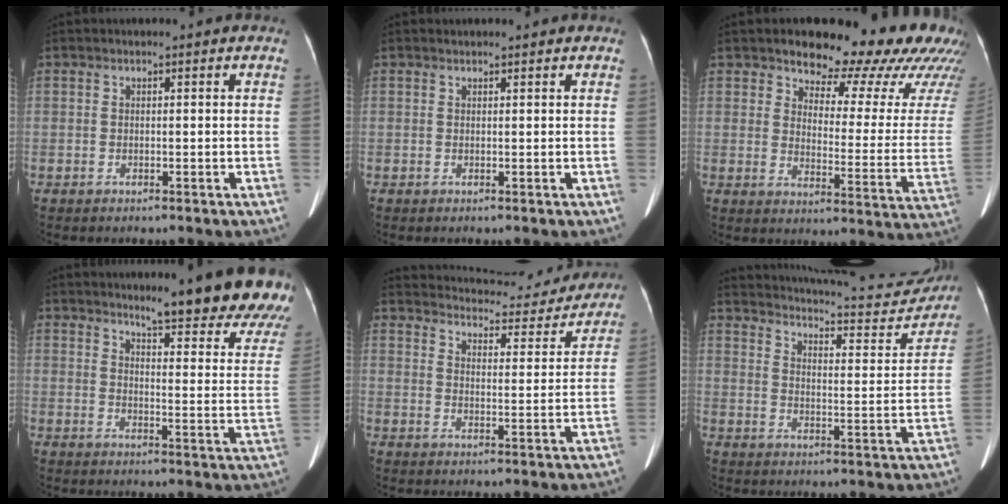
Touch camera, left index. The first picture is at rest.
{"total": 1.9, "force": [1.7, 0.2, 0.7], "torque": [-0.008, 0.007, 0.022]}
{"total": 21.3, "force": [18.7, 5.4, 8.7], "torque": [-0.089, -0.084, 0.207]}
{"total": 18.1, "force": [16.5, 1.0, 7.4], "torque": [-0.073, -0.105, 0.186]}
{"total": 19.5, "force": [18.0, 4.8, 5.6], "torque": [-0.076, -0.022, 0.226]}
{"total": 24.4, "force": [23.1, 3.2, 7.3], "torque": [-0.110, -0.070, 0.292]}